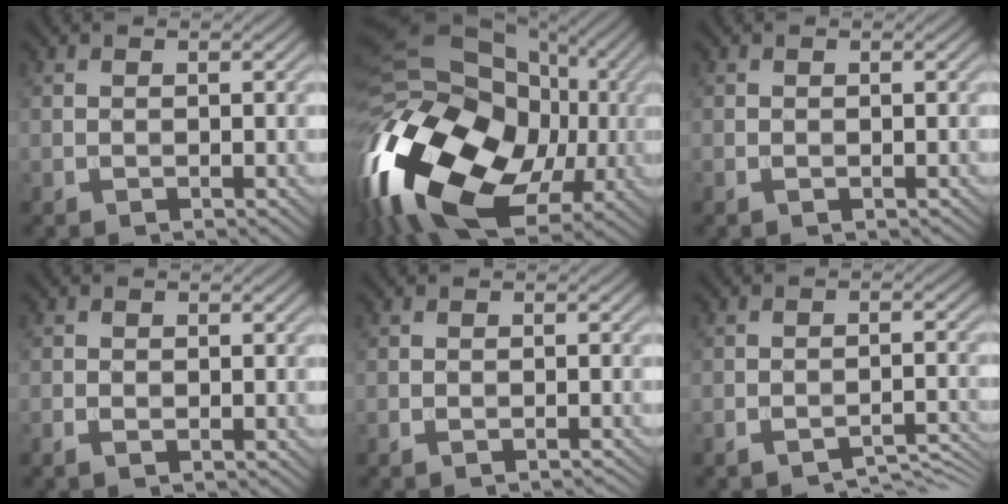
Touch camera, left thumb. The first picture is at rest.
{"total": 20.3, "force": [-5.3, 14.1, 13.6], "torque": [-0.318, -0.013, -0.100]}
{"total": 0.6, "force": [-0.3, 0.4, 0.4], "torque": [-0.007, -0.004, -0.004]}
{"total": 1.0, "force": [-0.5, 0.6, 0.7], "torque": [-0.015, -0.003, -0.009]}
{"total": 1.0, "force": [-0.9, 0.1, 0.5], "torque": [-0.006, 0.002, -0.015]}
{"total": 3.9, "force": [-3.6, 0.8, 1.5], "torque": [-0.022, 0.002, -0.053]}